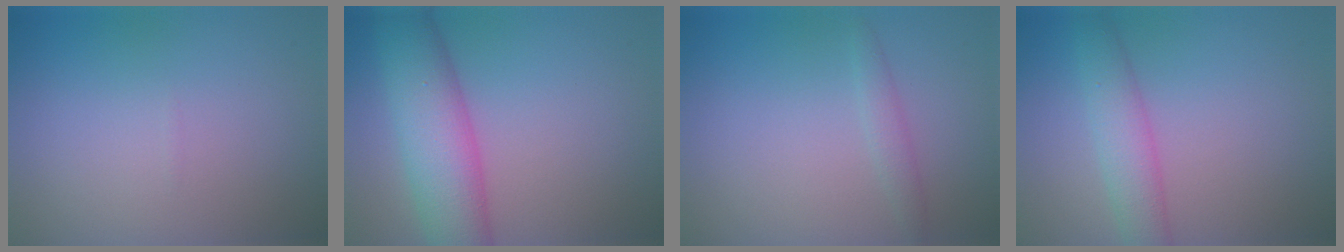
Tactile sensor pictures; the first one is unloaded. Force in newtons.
{"total": 8.0, "press": 8.0, "slide": 0.2}
{"total": 1.3, "press": 1.3, "slide": 0.0}
{"total": 3.8, "press": 3.8, "slide": 0.1}